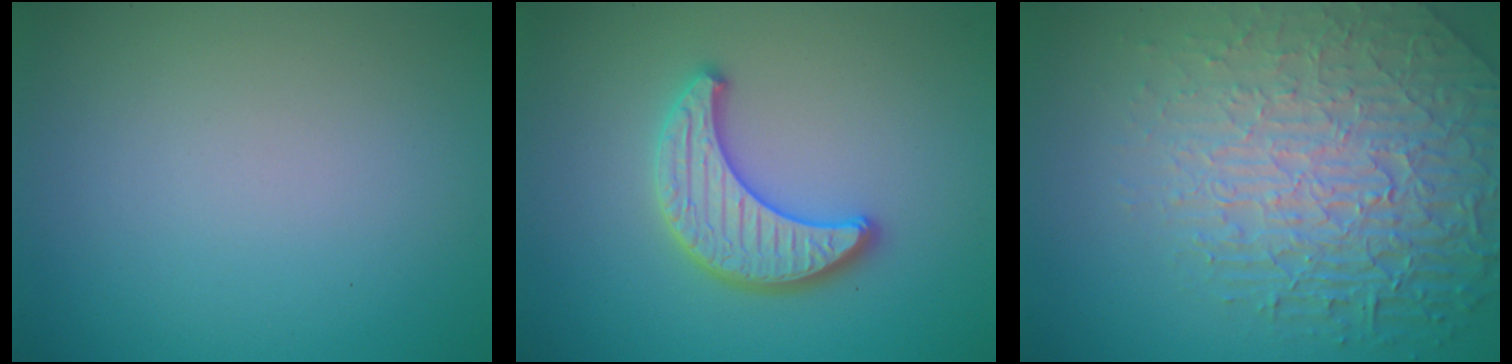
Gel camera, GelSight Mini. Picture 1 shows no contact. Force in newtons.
{"total": 3.7, "press": 3.6, "slide": 0.6}
{"total": 7.8, "press": 5.9, "slide": 5.1}